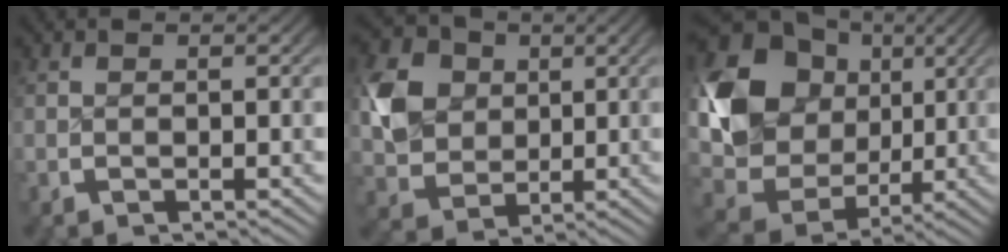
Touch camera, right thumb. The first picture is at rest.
{"total": 10.2, "force": [0.8, 8.1, 6.2], "torque": [-0.151, -0.031, 0.017]}
{"total": 14.4, "force": [0.2, 10.7, 9.7], "torque": [-0.231, -0.045, 0.026]}